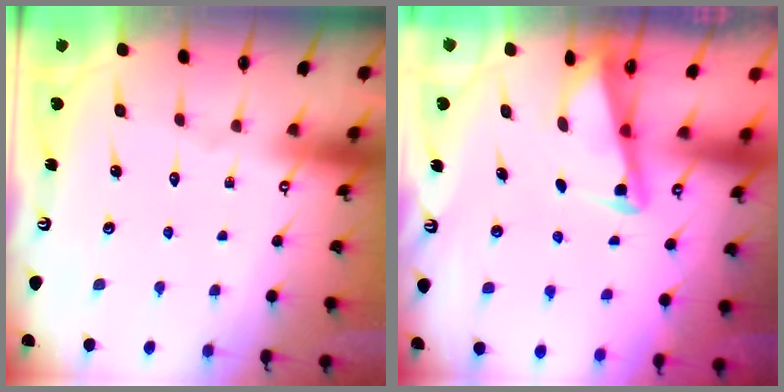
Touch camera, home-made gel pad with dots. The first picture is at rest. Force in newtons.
{"total": 2.9, "press": 2.8, "slide": 0.3}